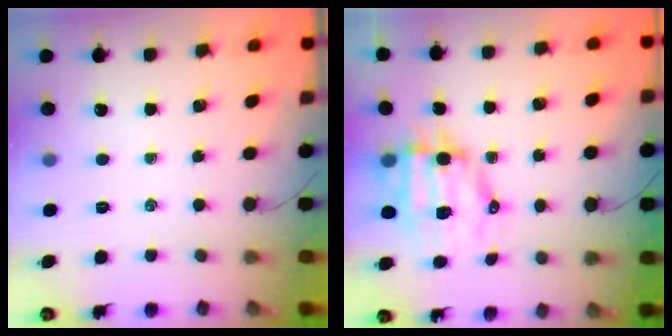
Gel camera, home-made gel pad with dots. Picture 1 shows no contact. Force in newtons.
{"total": 9.9, "press": 9.7, "slide": 2.2}